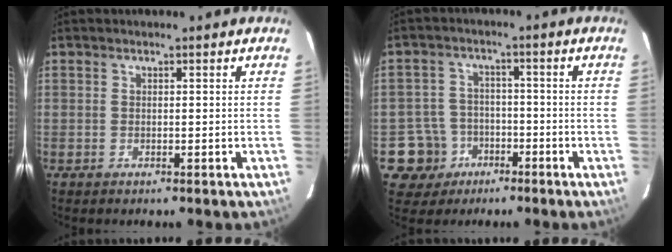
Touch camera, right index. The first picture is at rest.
{"total": 7.4, "force": [-3.5, 6.6, 0.4], "torque": [-0.031, 0.026, -0.052]}